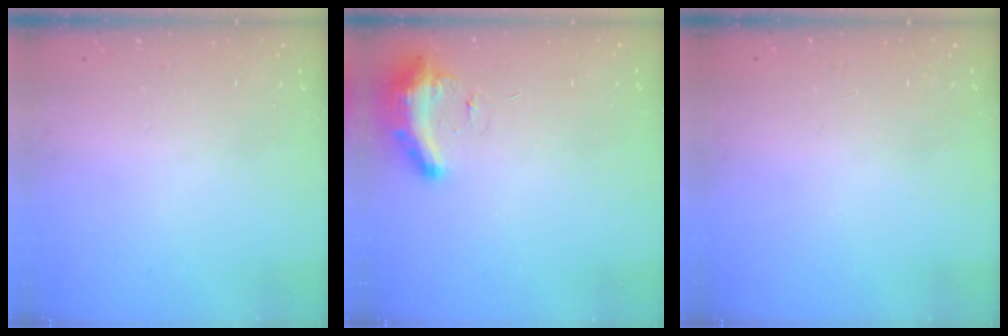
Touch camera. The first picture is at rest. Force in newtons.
{"total": 9.1, "press": 9.1, "slide": 1.0}
{"total": 0.0}